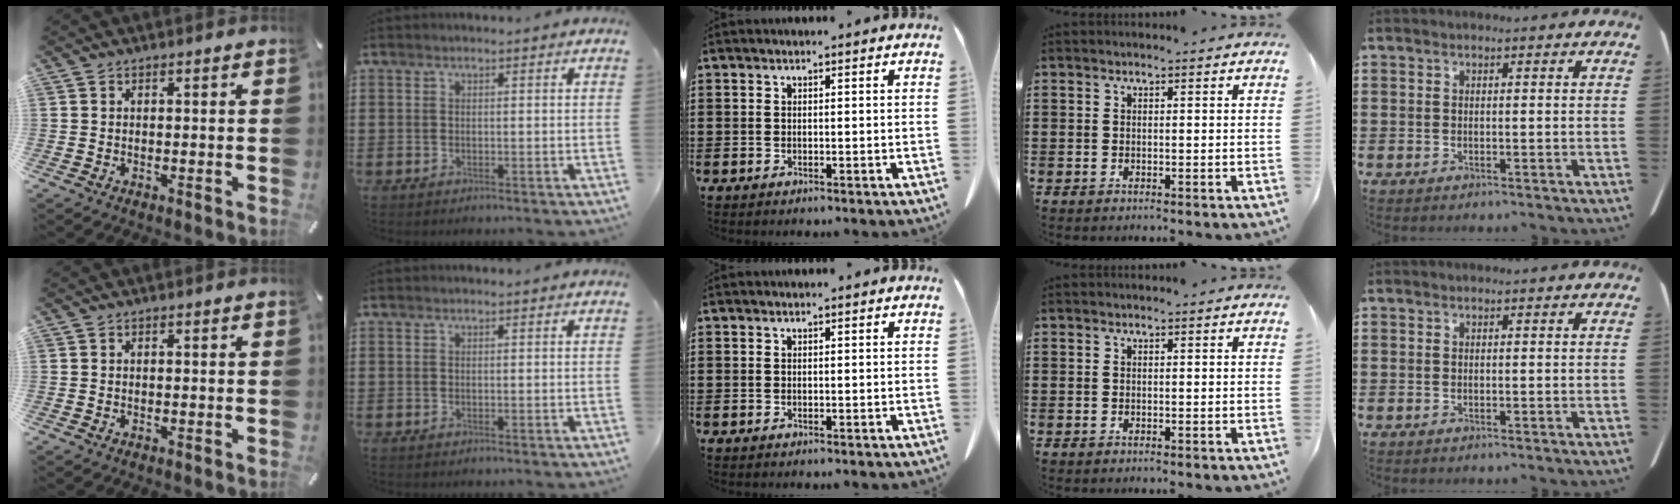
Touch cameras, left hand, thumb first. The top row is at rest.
{}